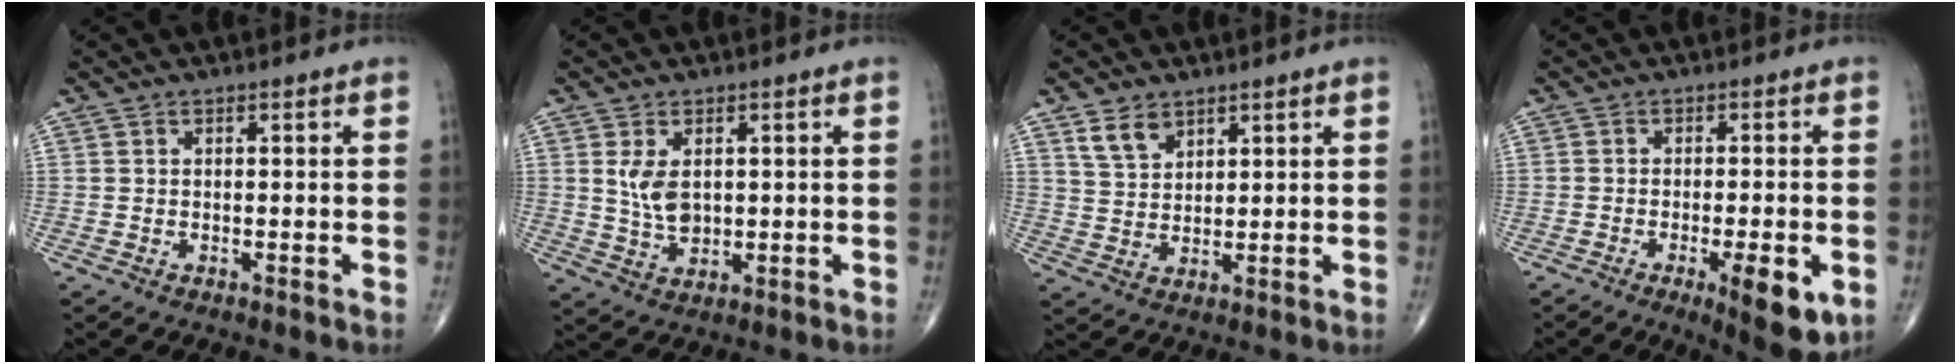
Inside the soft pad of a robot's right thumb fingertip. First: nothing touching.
{"total": 5.7, "force": [1.2, 3.4, 4.4], "torque": [-0.076, -0.011, 0.031]}
{"total": 5.2, "force": [3.4, 3.1, 2.4], "torque": [-0.029, -0.021, 0.072]}
{"total": 9.2, "force": [-3.3, 2.6, 8.1], "torque": [-0.107, -0.008, -0.043]}